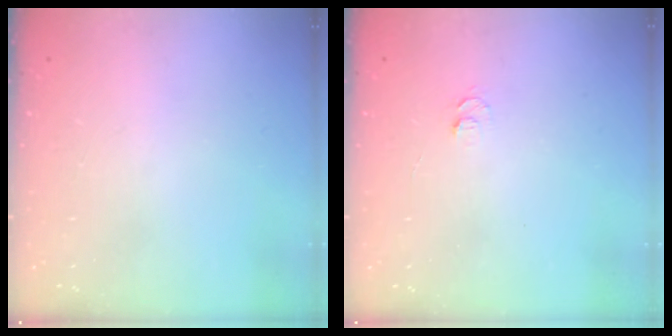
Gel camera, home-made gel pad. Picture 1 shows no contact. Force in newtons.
{"total": 4.2, "press": 4.1, "slide": 0.5}